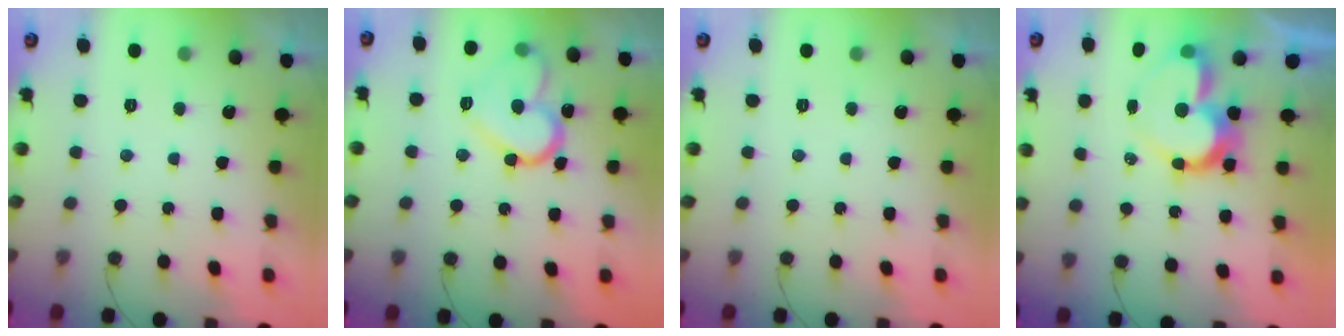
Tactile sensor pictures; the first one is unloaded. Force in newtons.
{"total": 14.2, "press": 14.1, "slide": 1.4}
{"total": 0.0}
{"total": 12.6, "press": 12.6, "slide": 1.4}